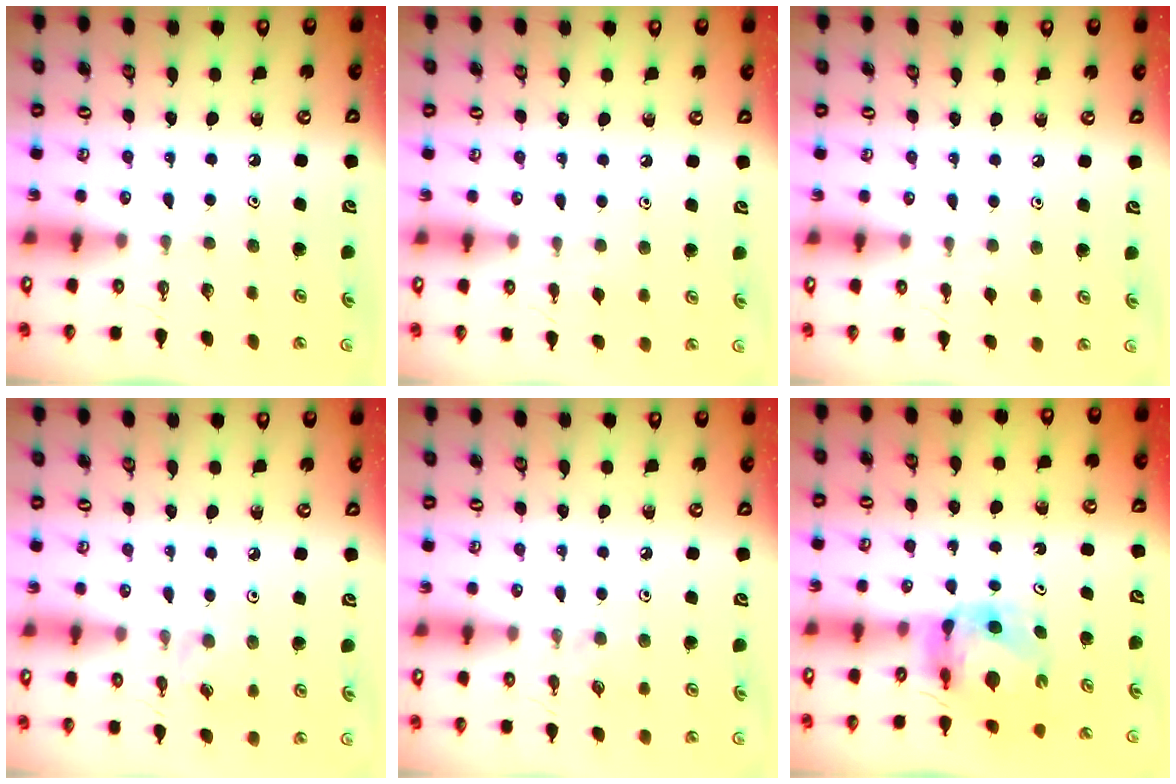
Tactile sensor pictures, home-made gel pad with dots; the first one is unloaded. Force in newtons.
{"total": 3.9, "press": 3.9, "slide": 0.7}
{"total": 3.9, "press": 3.9, "slide": 0.7}
{"total": 2.9, "press": 2.8, "slide": 0.5}
{"total": 2.6, "press": 2.6, "slide": 0.4}
{"total": 7.0, "press": 7.0, "slide": 0.6}